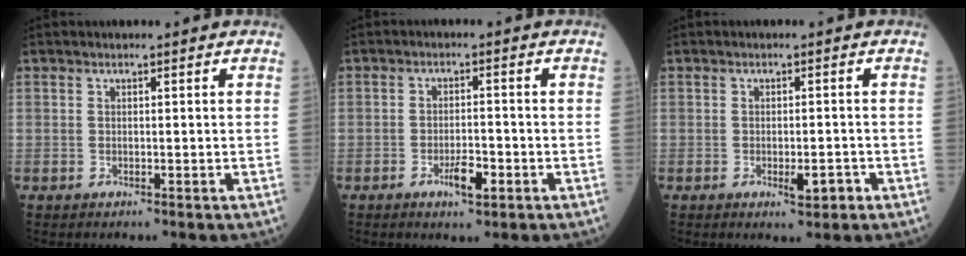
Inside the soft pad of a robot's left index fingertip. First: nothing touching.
{"total": 3.8, "force": [-1.9, 1.1, 3.1], "torque": [-0.054, 0.002, -0.032]}
{"total": 2.9, "force": [-1.4, 1.0, 2.3], "torque": [-0.033, 0.002, -0.016]}